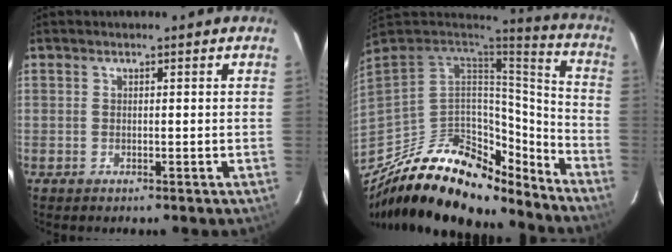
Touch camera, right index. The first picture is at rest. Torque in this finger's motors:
{"motor_torque": [0.92, -1.22, 0.49, 0.06]}